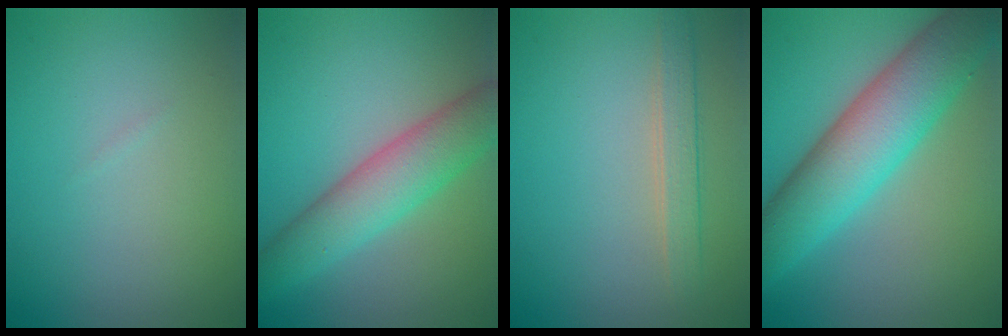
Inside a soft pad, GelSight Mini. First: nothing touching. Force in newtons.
{"total": 5.9, "press": 5.9, "slide": 0.4}
{"total": 2.1, "press": 2.1, "slide": 0.2}
{"total": 9.0, "press": 9.0, "slide": 0.2}